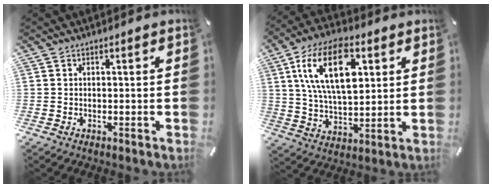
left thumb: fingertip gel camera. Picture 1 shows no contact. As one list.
[{"total": 17.9, "force": [6.4, 9.4, 13.8], "torque": [-0.279, 0.000, 0.104]}]